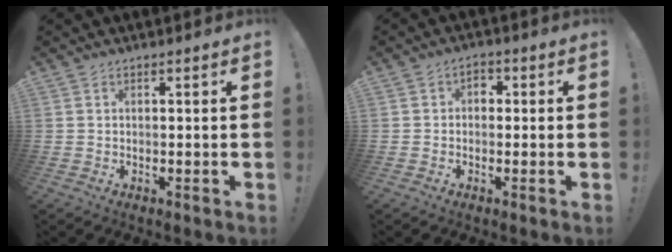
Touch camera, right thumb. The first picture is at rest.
{"total": 2.7, "force": [-0.4, 2.4, 1.3], "torque": [-0.017, 0.003, -0.010]}